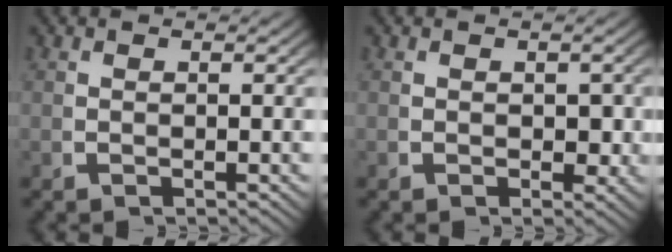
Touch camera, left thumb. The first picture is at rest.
{"total": 1.6, "force": [0.2, 1.1, 1.2], "torque": [-0.013, -0.009, 0.005]}